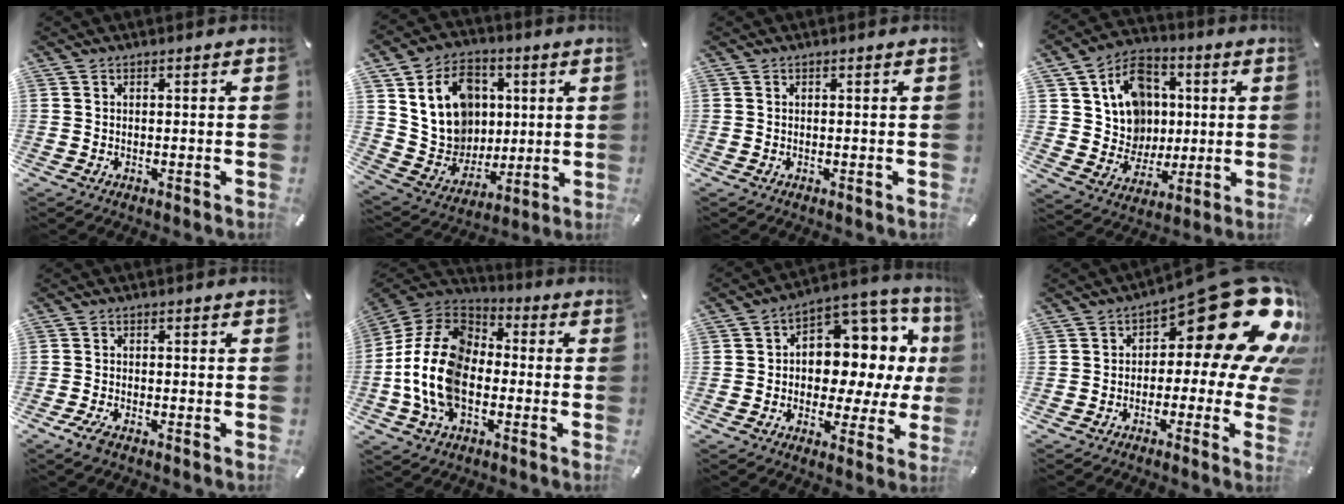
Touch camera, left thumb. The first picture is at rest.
{"total": 16.4, "force": [4.2, 14.1, 7.3], "torque": [-0.124, -0.004, 0.090]}
{"total": 0.0}
{"total": 13.6, "force": [2.3, 12.6, 4.7], "torque": [-0.080, -0.001, 0.055]}
{"total": 2.8, "force": [-1.8, 0.9, 1.9], "torque": [-0.043, 0.002, -0.036]}
{"total": 16.9, "force": [-4.3, 11.9, 11.2], "torque": [-0.258, 0.028, -0.086]}
{"total": 11.3, "force": [1.5, 9.0, 6.7], "torque": [-0.078, -0.031, 0.032]}
{"total": 25.4, "force": [10.5, 10.6, 20.5], "torque": [-0.253, -0.077, 0.180]}